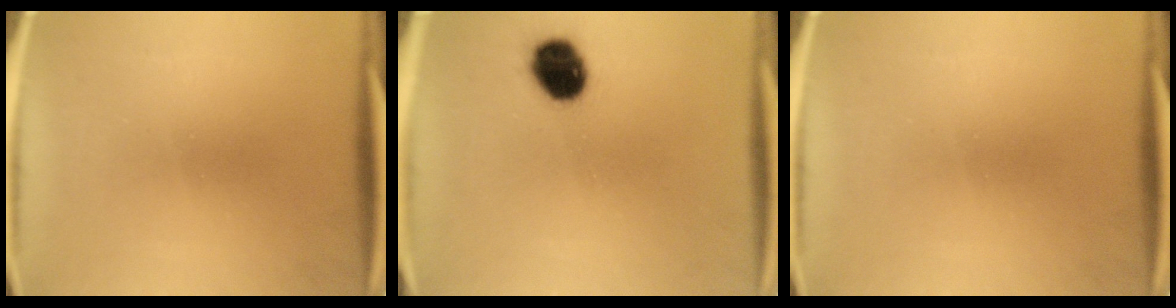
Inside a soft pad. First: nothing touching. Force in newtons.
{"total": 10.1}
{"total": 0.0}